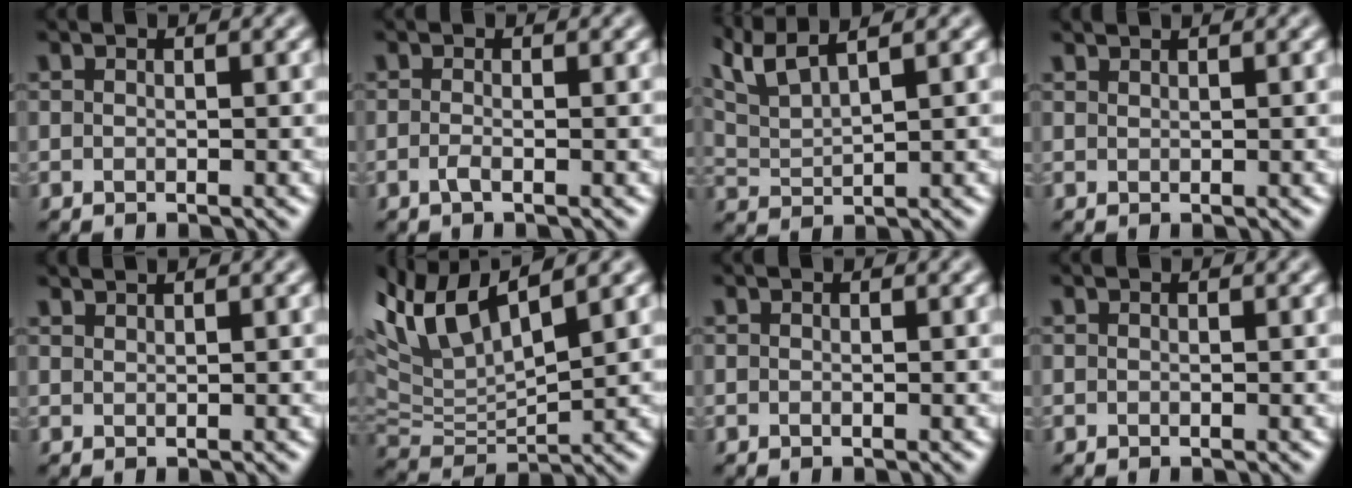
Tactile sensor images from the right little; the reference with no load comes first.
{"total": 0.6, "force": [-0.4, -0.5, 0.0], "torque": [-0.007, 0.006, -0.014]}
{"total": 4.8, "force": [4.5, -1.6, 0.8], "torque": [-0.022, 0.016, 0.085]}
{"total": 0.8, "force": [0.6, -0.3, -0.4], "torque": [0.000, -0.003, 0.013]}
{"total": 1.1, "force": [0.9, -0.4, -0.6], "torque": [0.002, -0.002, 0.016]}
{"total": 7.7, "force": [6.1, 1.0, 4.5], "torque": [-0.114, 0.038, 0.112]}
{"total": 0.0}
{"total": 0.0}